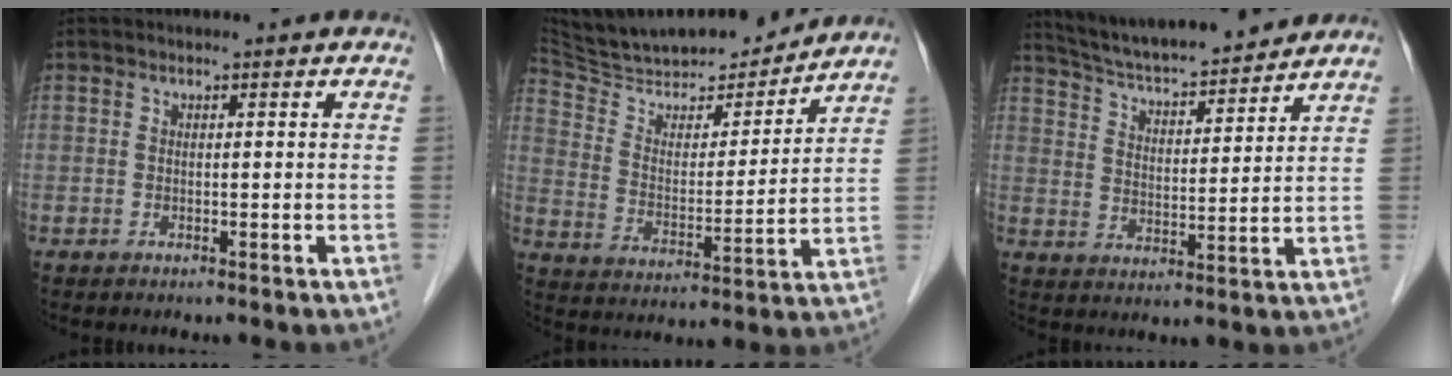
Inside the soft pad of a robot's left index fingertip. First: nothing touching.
{"total": 19.7, "force": [18.3, 3.4, 6.6], "torque": [-0.110, -0.005, 0.292]}
{"total": 15.5, "force": [14.3, 1.6, 5.9], "torque": [-0.102, 0.010, 0.227]}